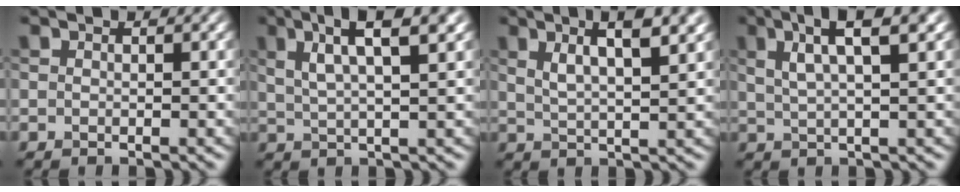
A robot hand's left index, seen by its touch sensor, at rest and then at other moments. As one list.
[{"total": 6.8, "force": [3.4, 1.5, 5.7], "torque": [-0.082, 0.016, 0.053]}, {"total": 6.9, "force": [3.5, 1.9, 5.7], "torque": [-0.070, 0.025, 0.040]}, {"total": 6.1, "force": [3.0, 1.2, 5.2], "torque": [-0.076, 0.013, 0.049]}]